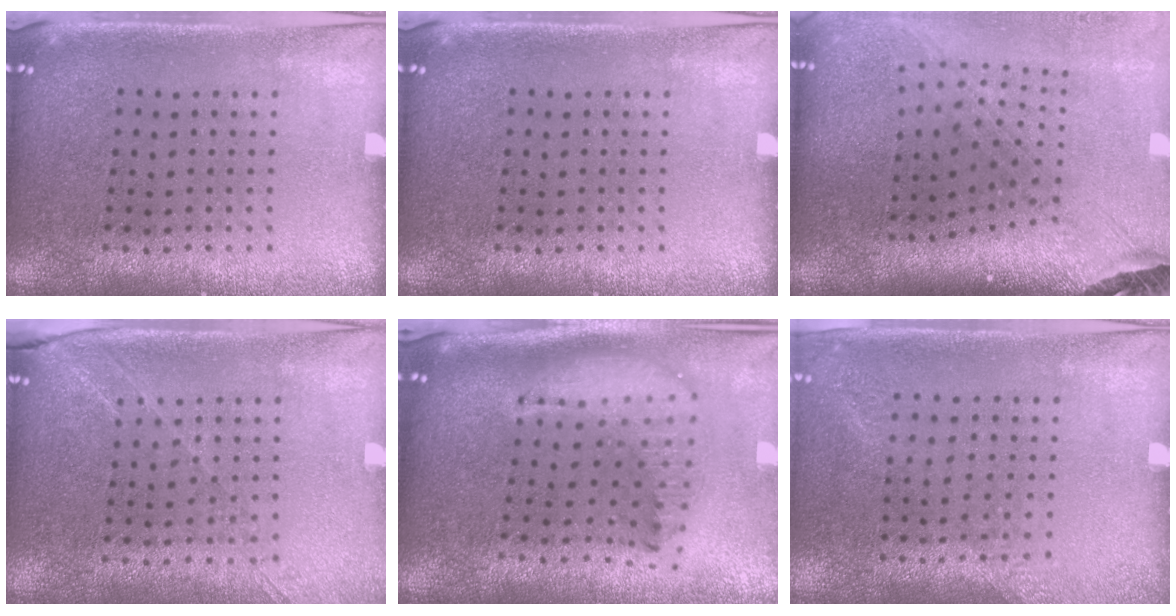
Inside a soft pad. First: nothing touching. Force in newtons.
{"total": 0.0}
{"total": 2.7, "press": 2.0, "slide": 1.8}
{"total": 1.3, "press": 1.2, "slide": 0.5}
{"total": 1.8, "press": 1.4, "slide": 1.0}
{"total": 1.3, "press": 1.0, "slide": 0.7}